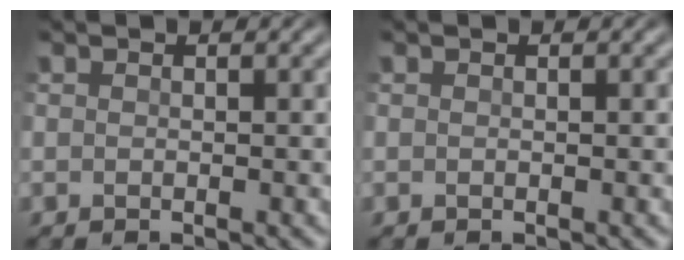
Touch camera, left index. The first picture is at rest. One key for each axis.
{"total": 0.0}